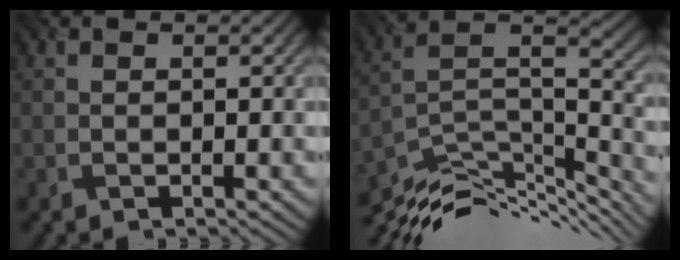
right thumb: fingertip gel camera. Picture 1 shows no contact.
{"total": 12.8, "force": [-8.8, 3.9, 8.4], "torque": [-0.166, 0.001, -0.148]}